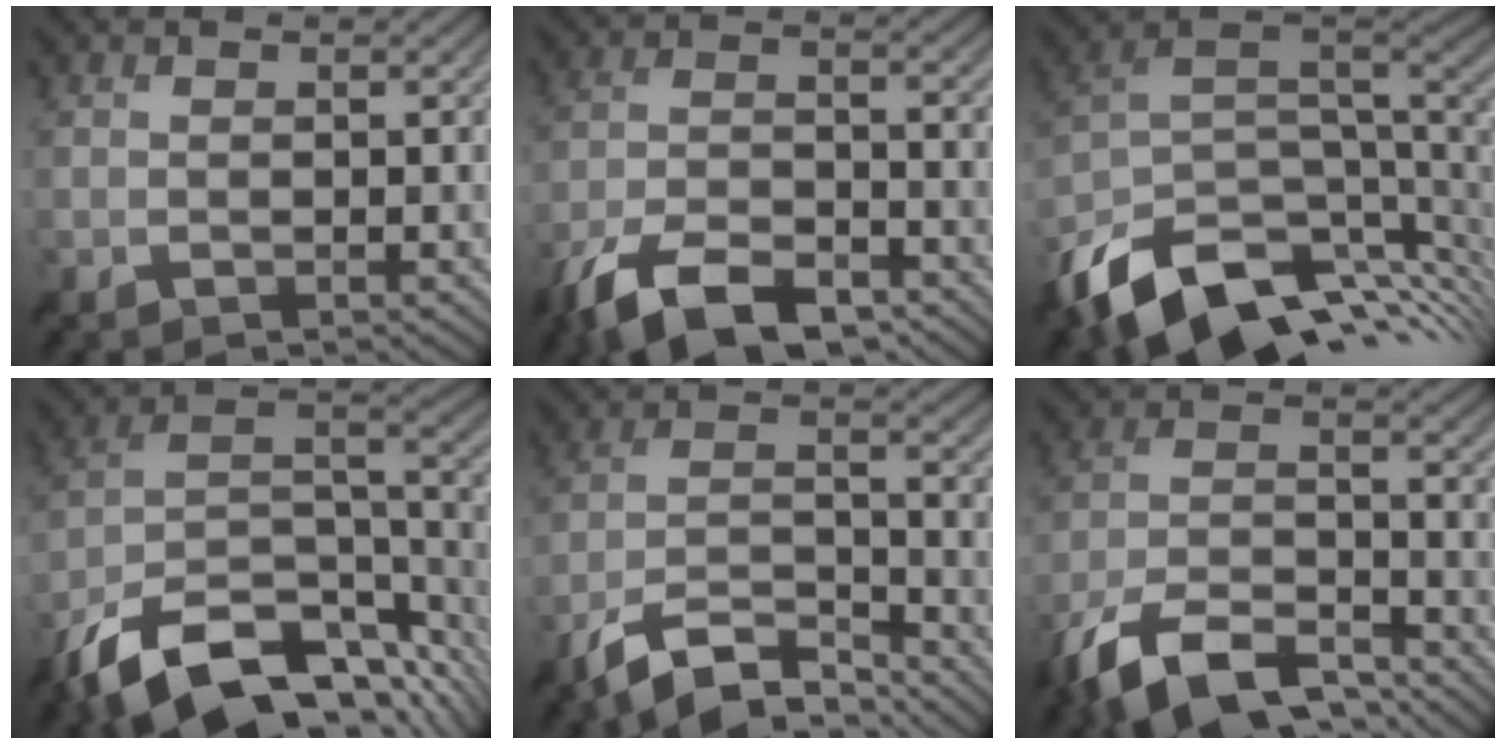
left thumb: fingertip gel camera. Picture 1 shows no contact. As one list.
[{"total": 11.2, "force": [-7.9, 4.4, 6.7], "torque": [-0.133, -0.007, -0.156]}, {"total": 13.9, "force": [-5.9, 8.3, 9.6], "torque": [-0.214, -0.035, -0.090]}, {"total": 16.3, "force": [-10.0, 7.4, 10.5], "torque": [-0.226, -0.019, -0.162]}, {"total": 9.5, "force": [-7.4, 2.8, 5.2], "torque": [-0.098, 0.006, -0.147]}, {"total": 12.7, "force": [-9.3, 4.7, 7.3], "torque": [-0.153, -0.005, -0.187]}]